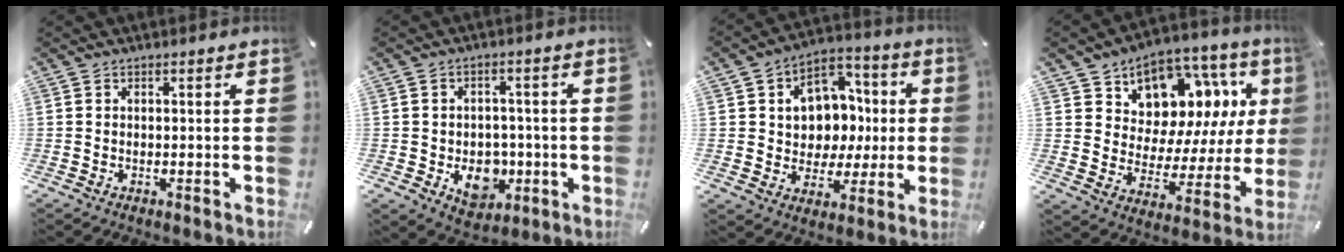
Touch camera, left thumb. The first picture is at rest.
{"total": 10.3, "force": [-2.4, 8.1, 5.8], "torque": [-0.068, 0.012, -0.036]}
{"total": 11.0, "force": [0.9, 10.3, 3.7], "torque": [-0.053, -0.009, 0.028]}
{"total": 10.8, "force": [6.9, 7.6, 3.6], "torque": [-0.053, -0.080, 0.120]}